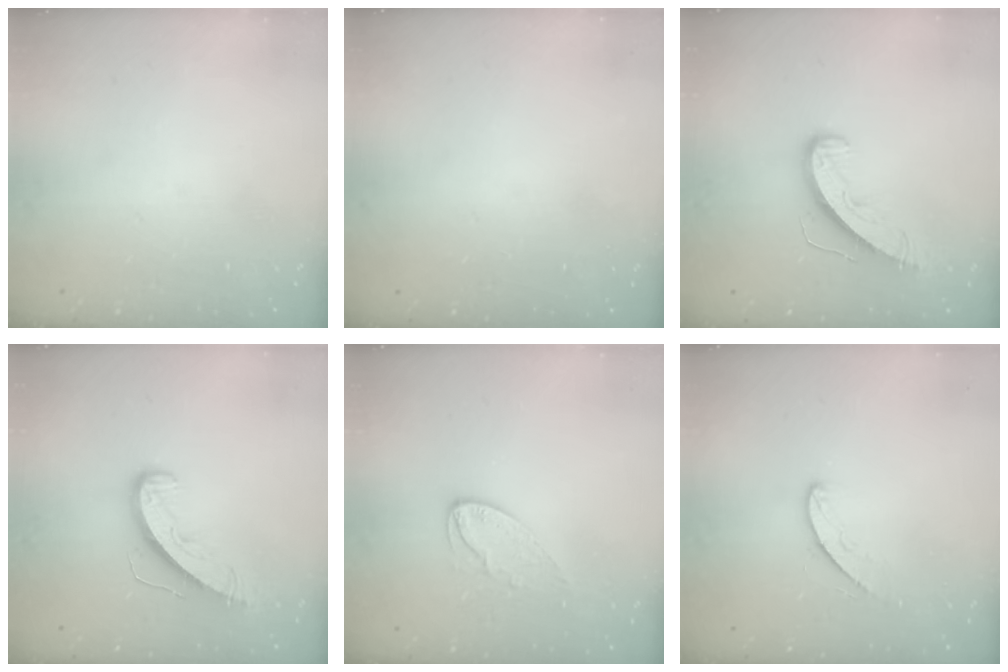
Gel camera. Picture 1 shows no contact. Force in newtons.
{"total": 0.0}
{"total": 8.6, "press": 8.6, "slide": 0.2}
{"total": 8.6, "press": 8.6, "slide": 0.2}
{"total": 7.2, "press": 7.2, "slide": 0.2}
{"total": 5.2, "press": 5.2, "slide": 0.5}